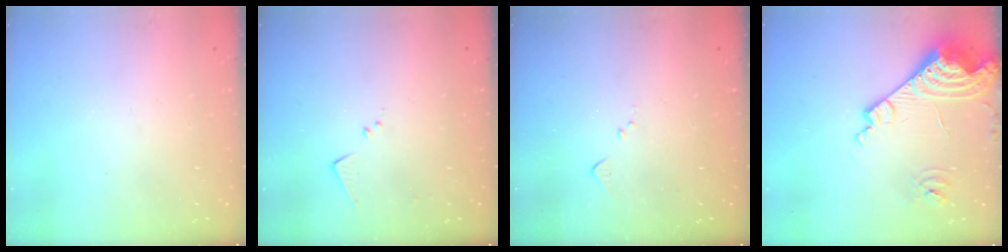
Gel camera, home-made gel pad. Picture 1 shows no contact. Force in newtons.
{"total": 5.8, "press": 5.7, "slide": 0.8}
{"total": 4.9, "press": 4.8, "slide": 0.7}
{"total": 17.5, "press": 17.4, "slide": 1.9}